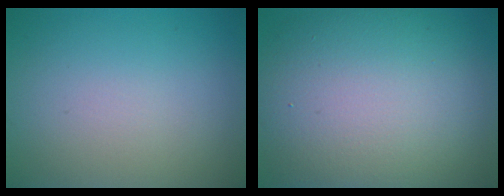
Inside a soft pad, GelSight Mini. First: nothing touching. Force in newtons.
{"total": 13.9, "press": 13.8, "slide": 1.1}